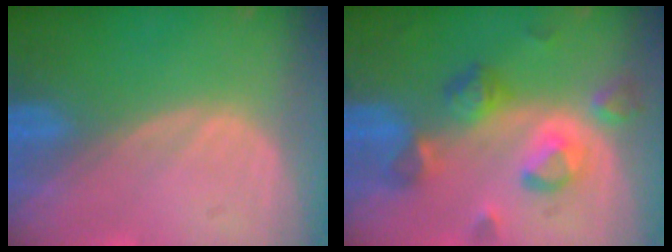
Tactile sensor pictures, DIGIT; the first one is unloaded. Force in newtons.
{"total": 7.7, "press": 7.5, "slide": 1.8}